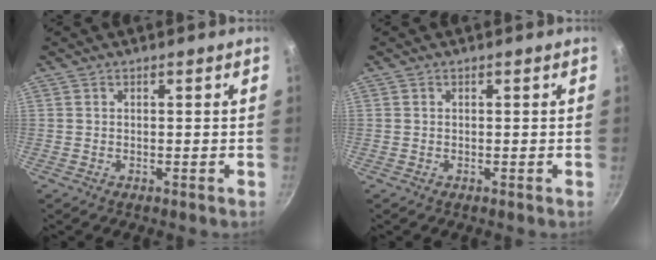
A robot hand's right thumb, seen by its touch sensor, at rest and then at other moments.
{"total": 0.0}